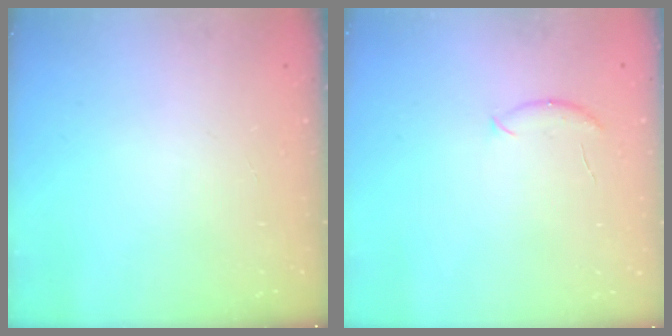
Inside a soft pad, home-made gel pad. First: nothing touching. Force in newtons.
{"total": 6.9, "press": 6.8, "slide": 1.1}